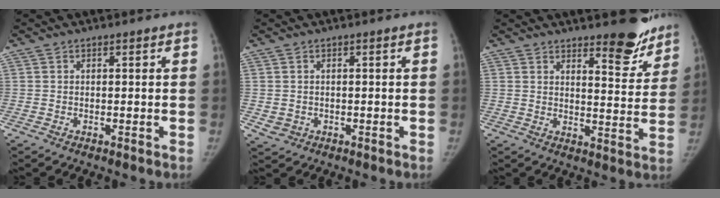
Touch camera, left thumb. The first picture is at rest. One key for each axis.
{"total": 2.2, "fx": -0.3, "fy": 2.0, "fz": 0.6, "tx": -0.004, "ty": 0.001, "tz": 0.004}
{"total": 9.6, "fx": 7.7, "fy": 2.9, "fz": 5.0, "tx": -0.031, "ty": -0.062, "tz": 0.105}